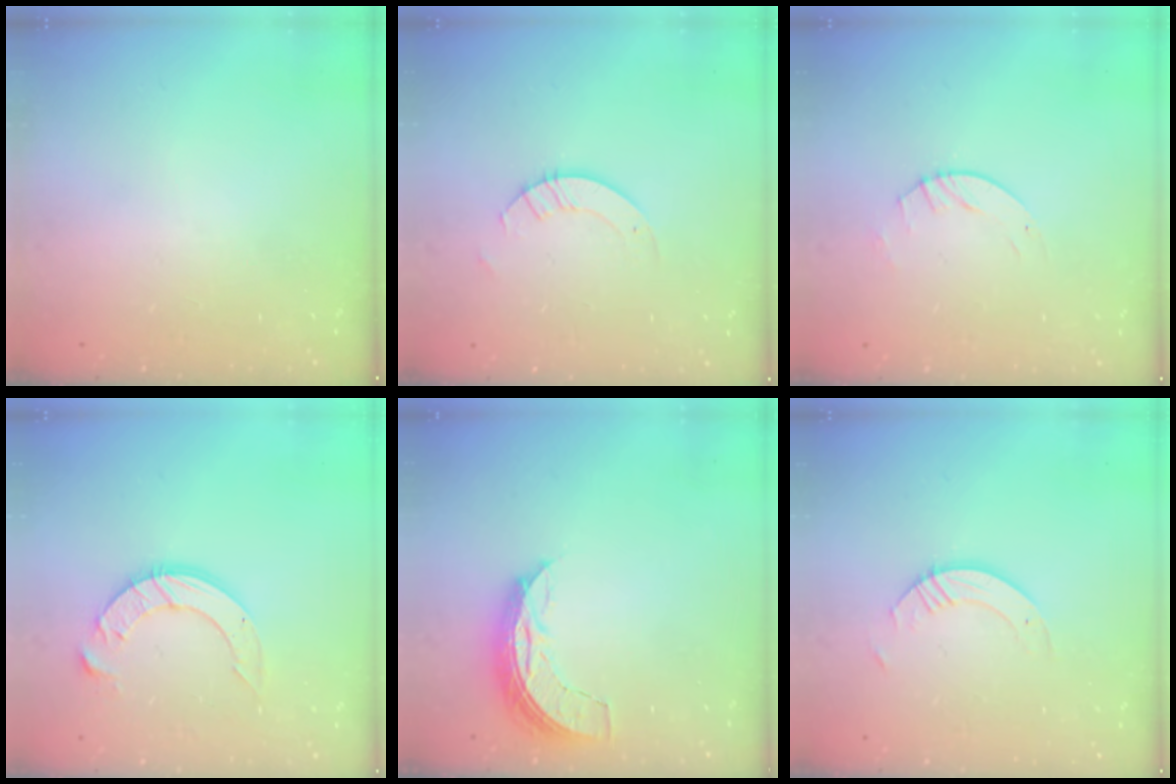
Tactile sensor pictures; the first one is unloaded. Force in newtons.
{"total": 2.6, "press": 2.6, "slide": 0.2}
{"total": 2.8, "press": 2.8, "slide": 0.4}
{"total": 10.2, "press": 10.2, "slide": 1.0}
{"total": 6.9, "press": 6.9, "slide": 0.5}
{"total": 3.4, "press": 3.4, "slide": 0.3}